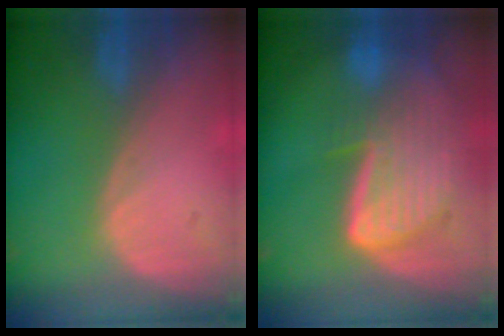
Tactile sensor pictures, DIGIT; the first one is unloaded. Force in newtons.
{"total": 9.3, "press": 8.1, "slide": 4.6}